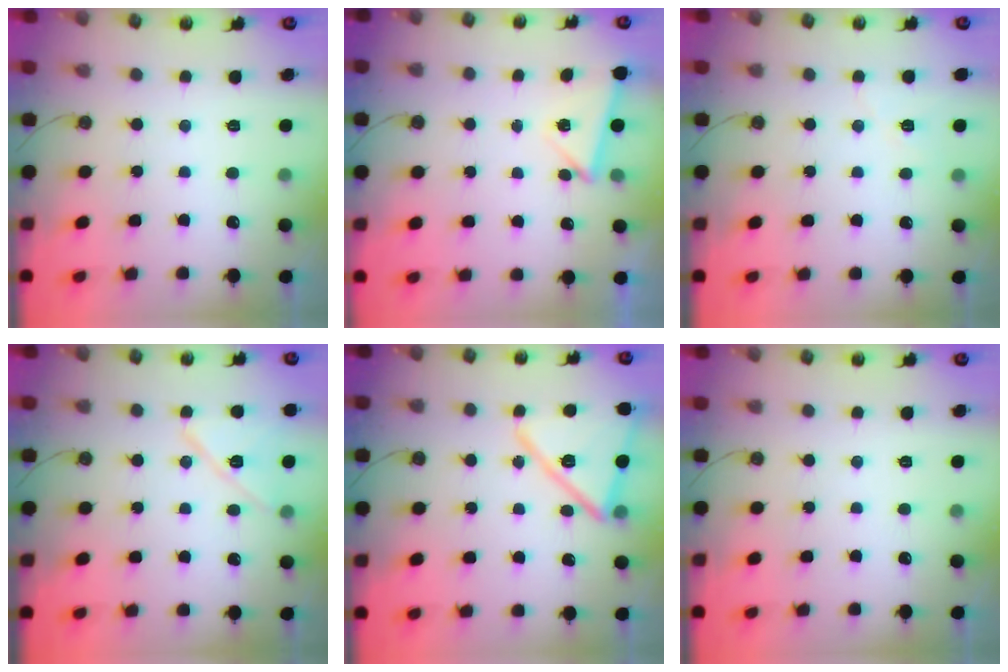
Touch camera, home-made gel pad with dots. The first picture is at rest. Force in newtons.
{"total": 2.3, "press": 2.1, "slide": 1.0}
{"total": 6.5, "press": 6.0, "slide": 2.4}
{"total": 12.0, "press": 11.9, "slide": 0.7}
{"total": 16.0, "press": 16.0, "slide": 1.2}
{"total": 0.0}